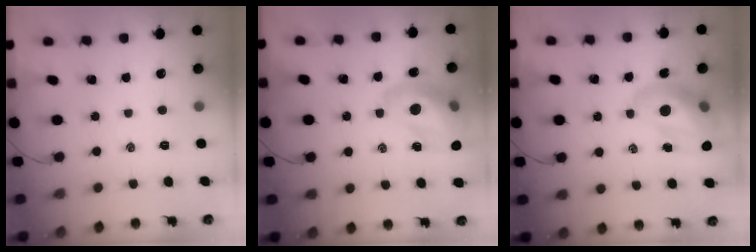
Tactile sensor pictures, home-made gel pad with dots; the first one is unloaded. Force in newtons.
{"total": 17.0, "press": 16.6, "slide": 3.7}
{"total": 13.6, "press": 13.1, "slide": 3.9}